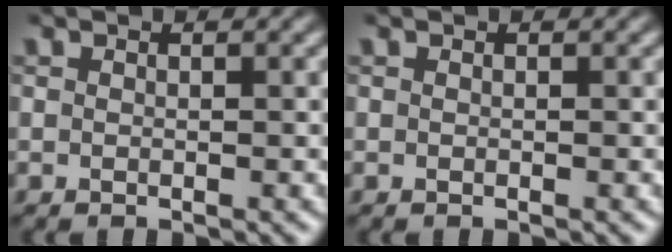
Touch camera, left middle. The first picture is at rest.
{"total": 0.0}